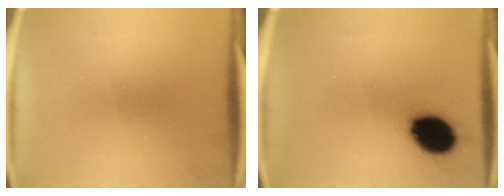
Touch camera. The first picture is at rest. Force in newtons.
{"total": 12.2}